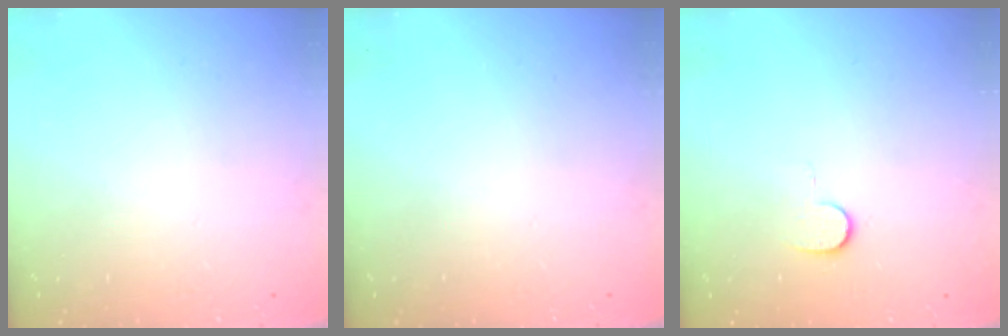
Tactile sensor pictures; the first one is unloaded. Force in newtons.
{"total": 0.0}
{"total": 6.4, "press": 6.4, "slide": 0.4}